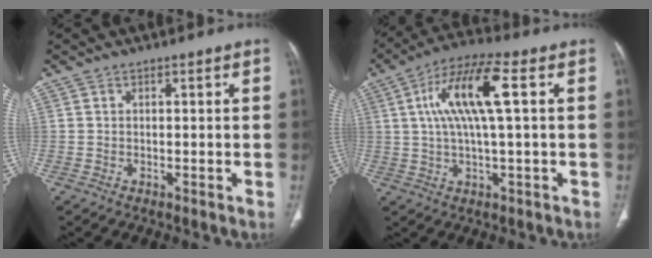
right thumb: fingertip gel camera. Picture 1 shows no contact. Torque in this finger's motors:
{"motor_torque": [-0.89, 1.31, 0.79, 0.50, 0.28]}